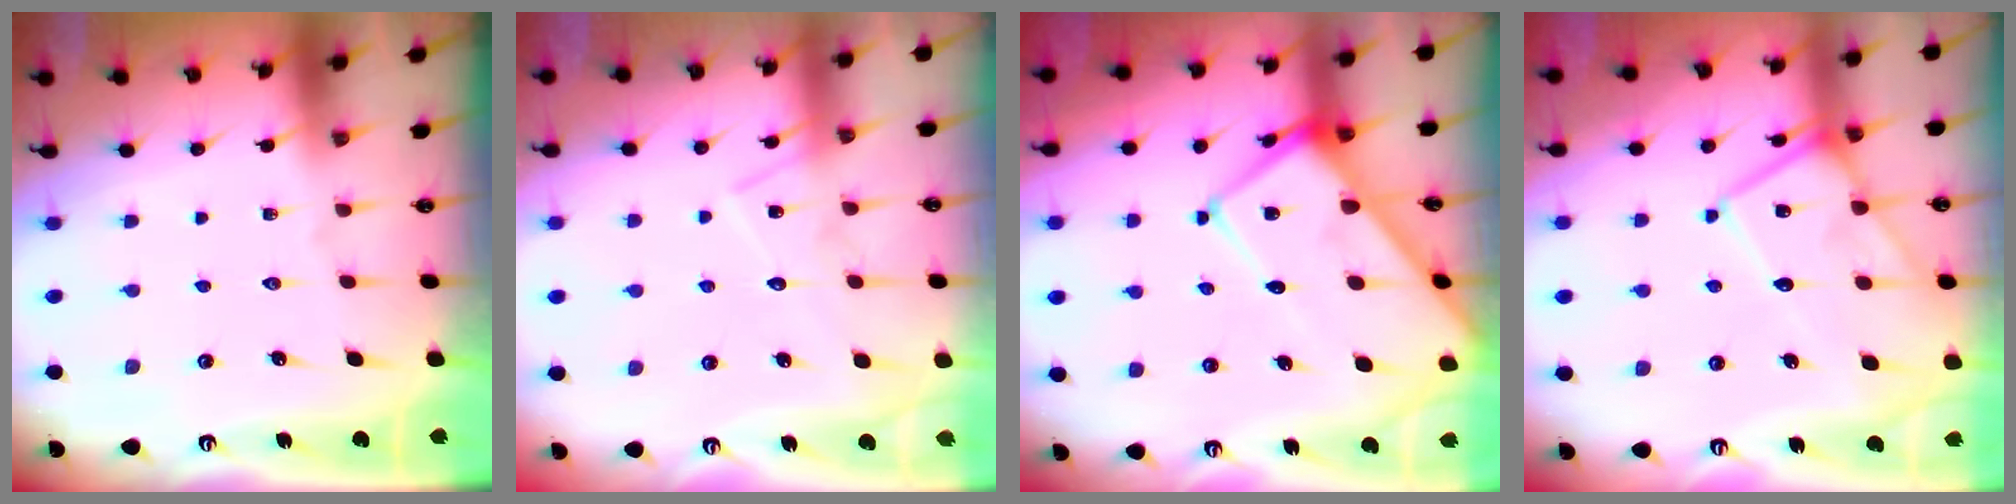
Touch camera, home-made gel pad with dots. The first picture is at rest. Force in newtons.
{"total": 11.2, "press": 11.2, "slide": 0.8}
{"total": 15.2, "press": 15.2, "slide": 1.6}
{"total": 12.8, "press": 12.8, "slide": 1.1}